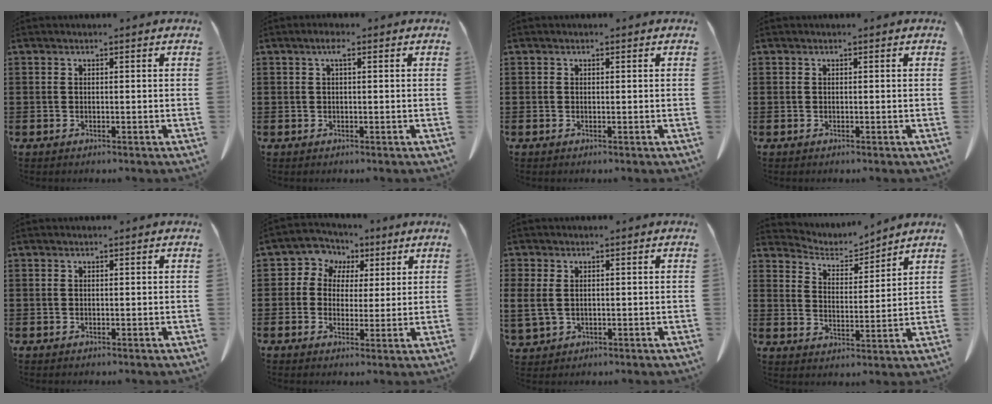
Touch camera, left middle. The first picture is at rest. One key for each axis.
{"total": 1.9, "fx": 0.4, "fy": 0.6, "fz": 1.7, "tx": -0.036, "ty": 0.008, "tz": 0.005}
{"total": 0.0}
{"total": 0.0}
{"total": 0.0}
{"total": 4.8, "fx": 1.8, "fy": 4.4, "fz": 0.5, "tx": -0.044, "ty": -0.005, "tz": 0.024}
{"total": 3.3, "fx": 0.2, "fy": 2.4, "fz": 2.3, "tx": -0.071, "ty": -0.003, "tz": -0.002}
{"total": 4.4, "fx": 4.3, "fy": 0.8, "fz": 0.5, "tx": -0.032, "ty": -0.031, "tz": 0.071}